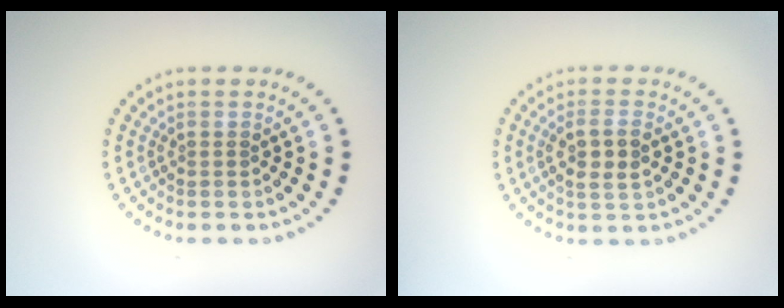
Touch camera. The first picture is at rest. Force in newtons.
{"total": 2.8, "press": 2.7, "slide": 0.8}